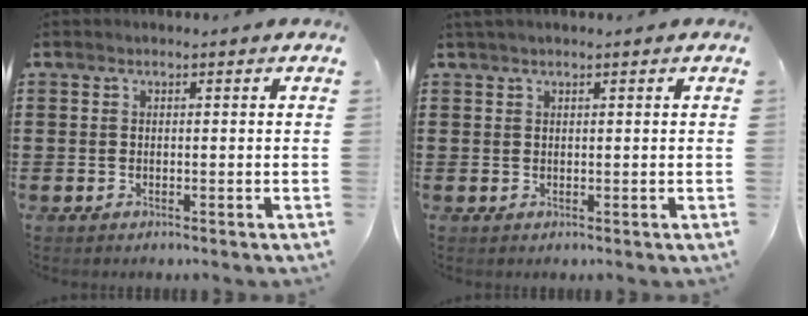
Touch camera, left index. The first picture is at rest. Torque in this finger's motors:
{"motor_torque": [0.84, 0.83, 0.16, 0.03]}